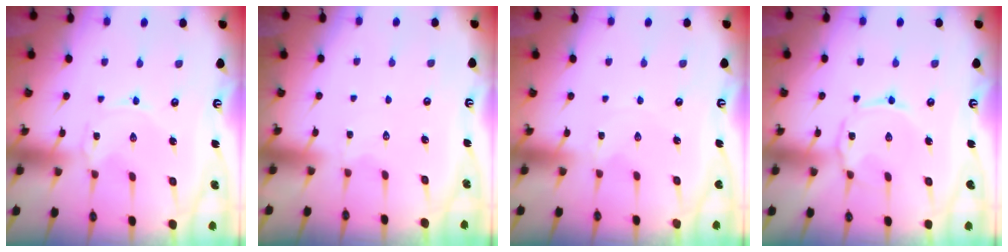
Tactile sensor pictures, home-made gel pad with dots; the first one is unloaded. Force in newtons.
{"total": 2.0, "press": 1.9, "slide": 0.8}
{"total": 0.7, "press": 0.7, "slide": 0.1}
{"total": 2.9, "press": 2.8, "slide": 0.4}